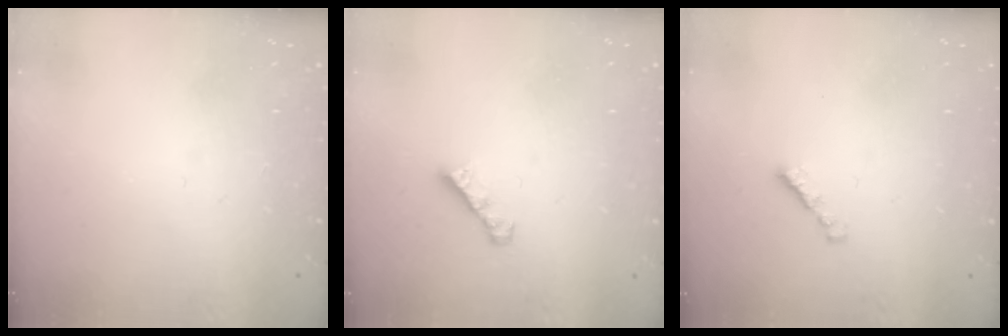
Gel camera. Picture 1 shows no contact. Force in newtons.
{"total": 3.0, "press": 3.0, "slide": 0.3}
{"total": 1.0, "press": 0.8, "slide": 0.5}